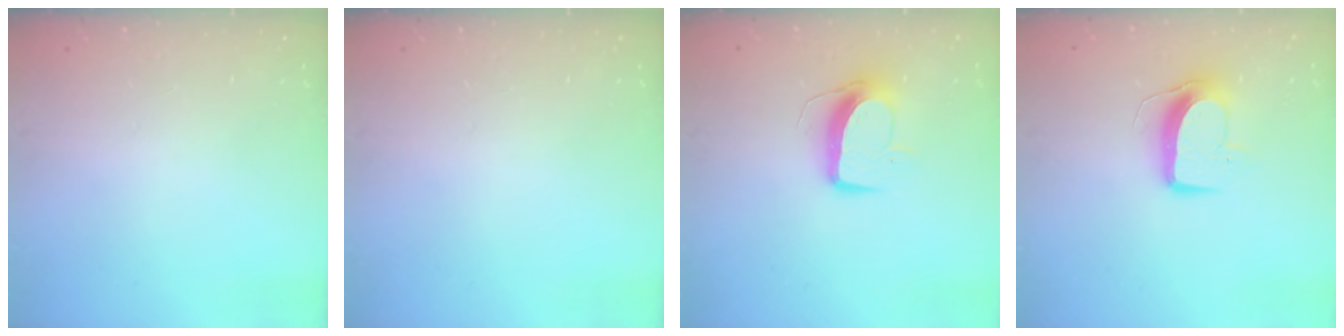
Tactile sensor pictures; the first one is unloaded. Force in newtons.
{"total": 0.0}
{"total": 9.8, "press": 9.7, "slide": 1.0}
{"total": 9.7, "press": 9.7, "slide": 0.3}